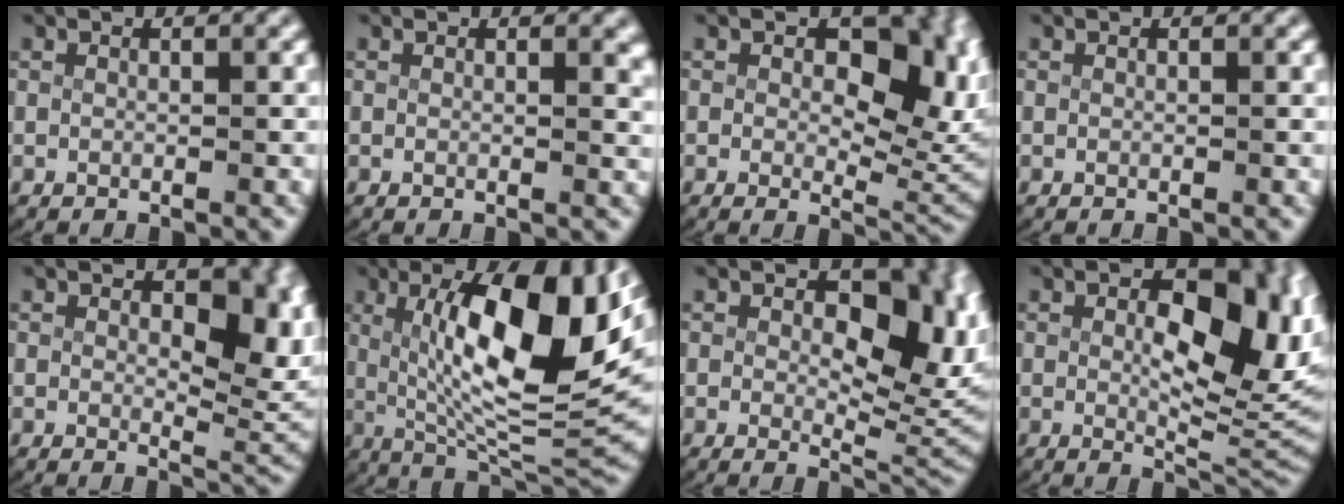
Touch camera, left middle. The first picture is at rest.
{"total": 0.8, "force": [0.6, 0.2, 0.5], "torque": [-0.006, -0.006, 0.008]}
{"total": 7.7, "force": [1.1, 4.3, 6.3], "torque": [-0.067, -0.020, 0.018]}
{"total": 0.0}
{"total": 7.3, "force": [1.6, 3.7, 6.1], "torque": [-0.052, -0.015, 0.025]}
{"total": 14.5, "force": [2.8, 5.4, 13.2], "torque": [-0.206, -0.010, 0.058]}
{"total": 8.4, "force": [1.7, 4.4, 6.9], "torque": [-0.080, -0.021, 0.027]}
{"total": 10.4, "force": [1.7, 5.1, 8.9], "torque": [-0.112, -0.022, 0.027]}